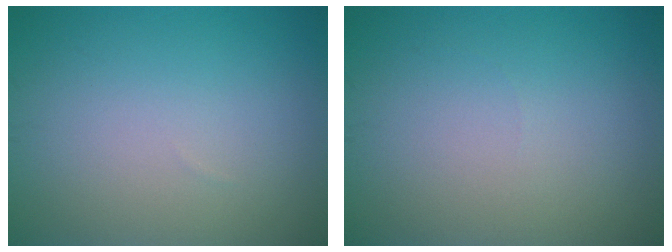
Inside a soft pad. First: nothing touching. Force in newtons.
{"total": 0.0}